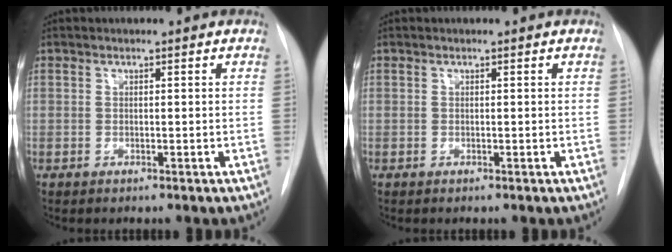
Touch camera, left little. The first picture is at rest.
{"total": 0.0}